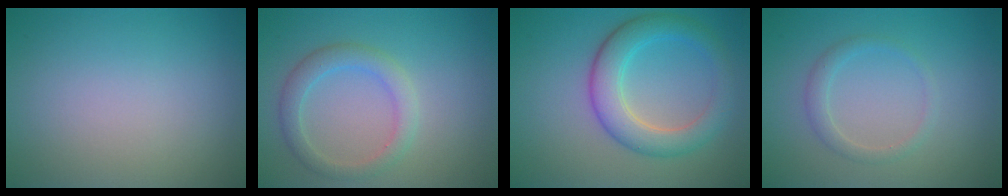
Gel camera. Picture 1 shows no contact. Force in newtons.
{"total": 2.8, "press": 2.8, "slide": 0.2}
{"total": 5.1, "press": 5.1, "slide": 0.0}
{"total": 1.6, "press": 1.6, "slide": 0.1}